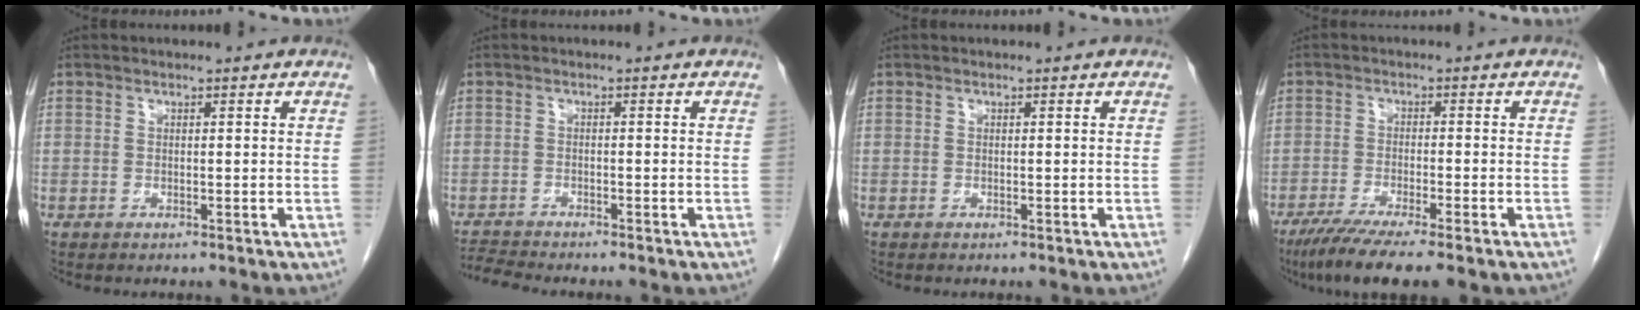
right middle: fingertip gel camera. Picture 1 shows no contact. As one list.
[{"total": 3.2, "force": [-3.1, -0.9, 0.2], "torque": [-0.008, -0.018, -0.057]}, {"total": 0.0}, {"total": 8.6, "force": [-6.4, 0.3, 5.7], "torque": [-0.092, -0.021, -0.100]}]